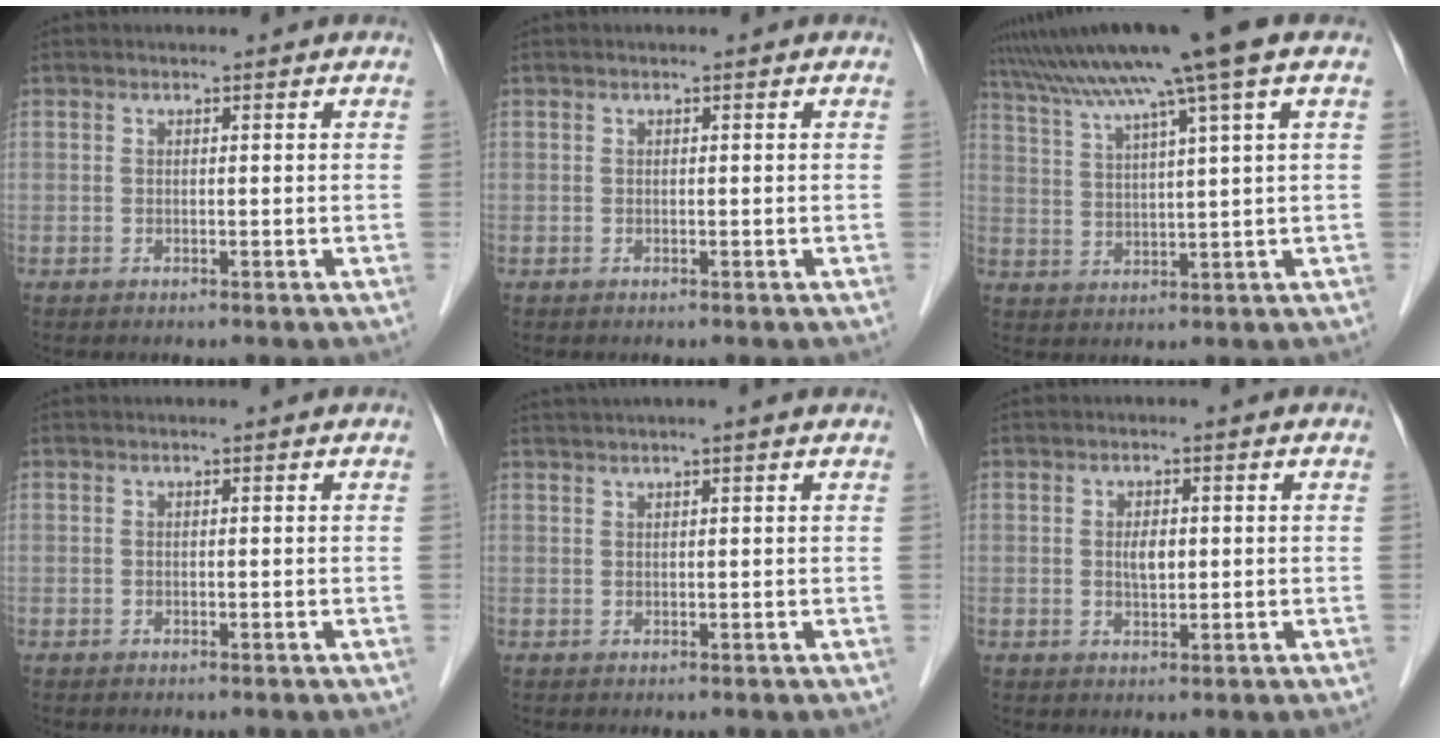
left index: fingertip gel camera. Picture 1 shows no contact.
{"total": 0.0}
{"total": 12.3, "force": [8.8, -2.0, 8.4], "torque": [-0.140, 0.021, 0.133]}
{"total": 0.0}
{"total": 4.8, "force": [3.9, -0.4, 2.8], "torque": [-0.042, 0.035, 0.063]}
{"total": 2.8, "force": [0.0, 1.6, 2.3], "torque": [-0.040, 0.004, 0.003]}